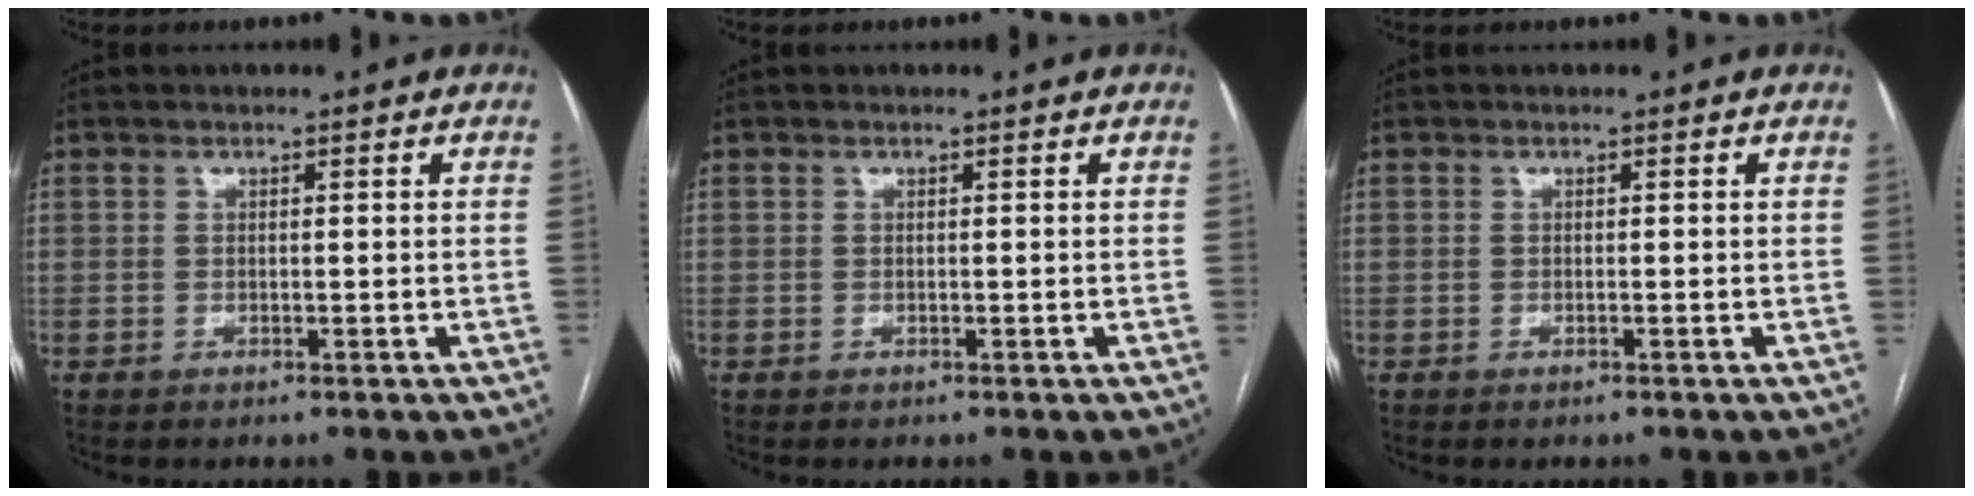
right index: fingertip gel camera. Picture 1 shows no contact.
{"total": 0.0}
{"total": 0.0}